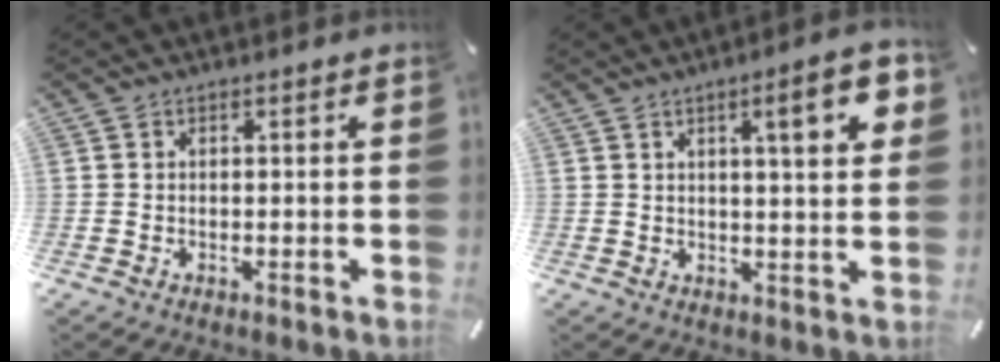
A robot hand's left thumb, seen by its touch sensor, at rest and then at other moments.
{"total": 10.4, "force": [4.3, 1.9, 9.3], "torque": [-0.132, -0.008, 0.059]}